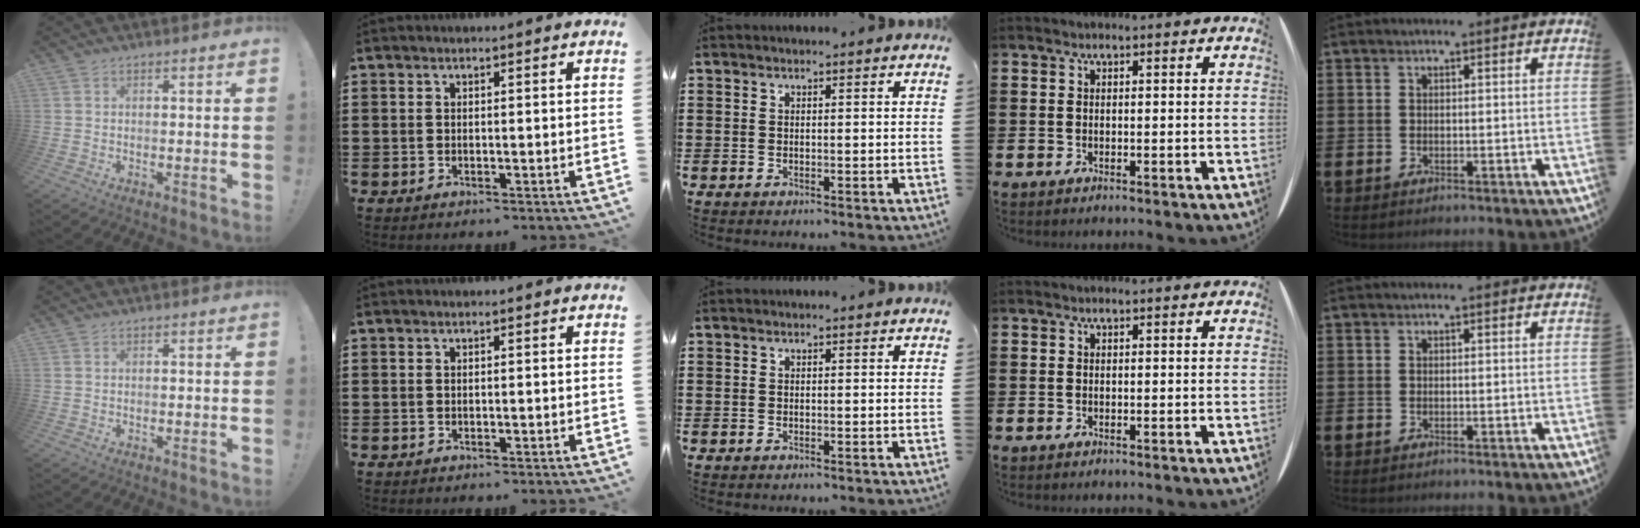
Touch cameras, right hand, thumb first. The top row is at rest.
{}